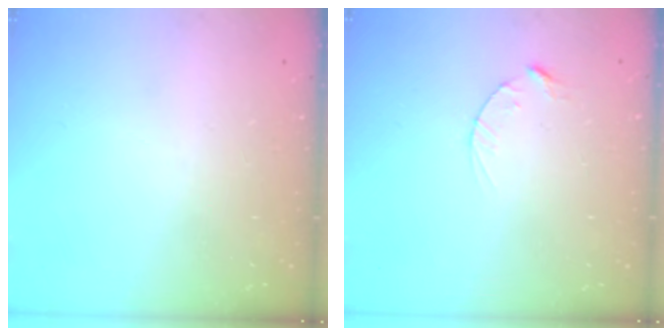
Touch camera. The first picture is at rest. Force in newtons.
{"total": 2.8, "press": 2.8, "slide": 0.4}